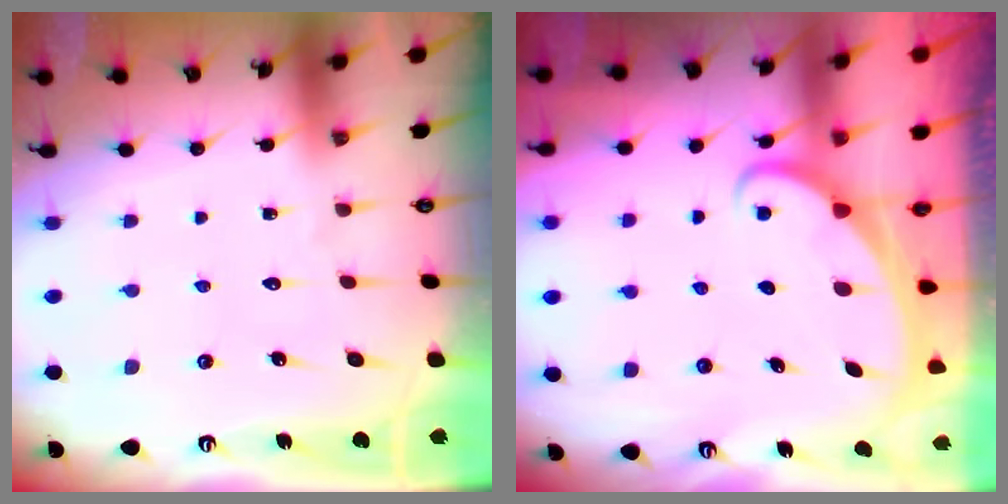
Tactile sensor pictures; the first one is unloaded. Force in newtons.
{"total": 1.6, "press": 1.6, "slide": 0.0}